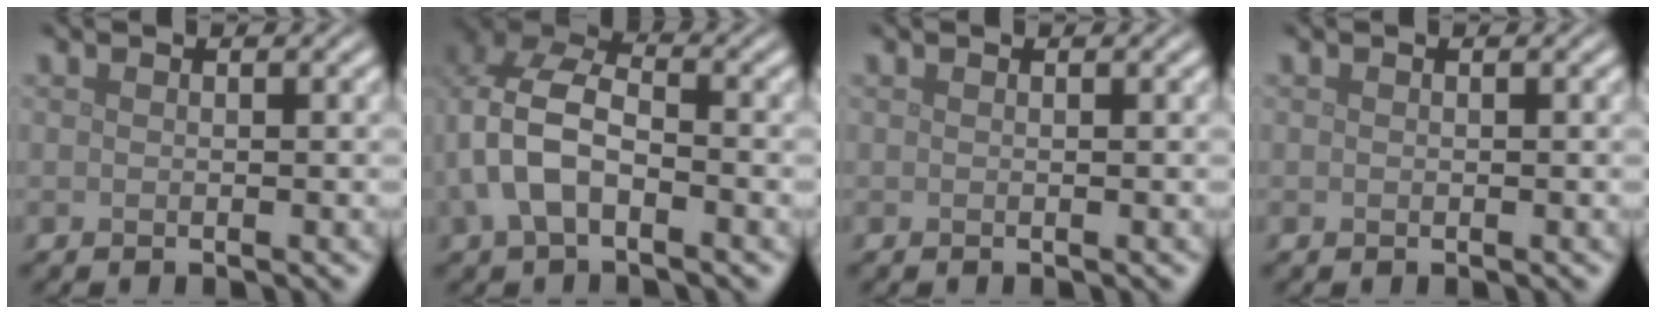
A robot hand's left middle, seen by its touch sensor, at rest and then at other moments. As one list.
[{"total": 6.2, "force": [-1.2, 3.9, 4.6], "torque": [-0.105, 0.011, -0.031]}, {"total": 0.0}, {"total": 0.0}]